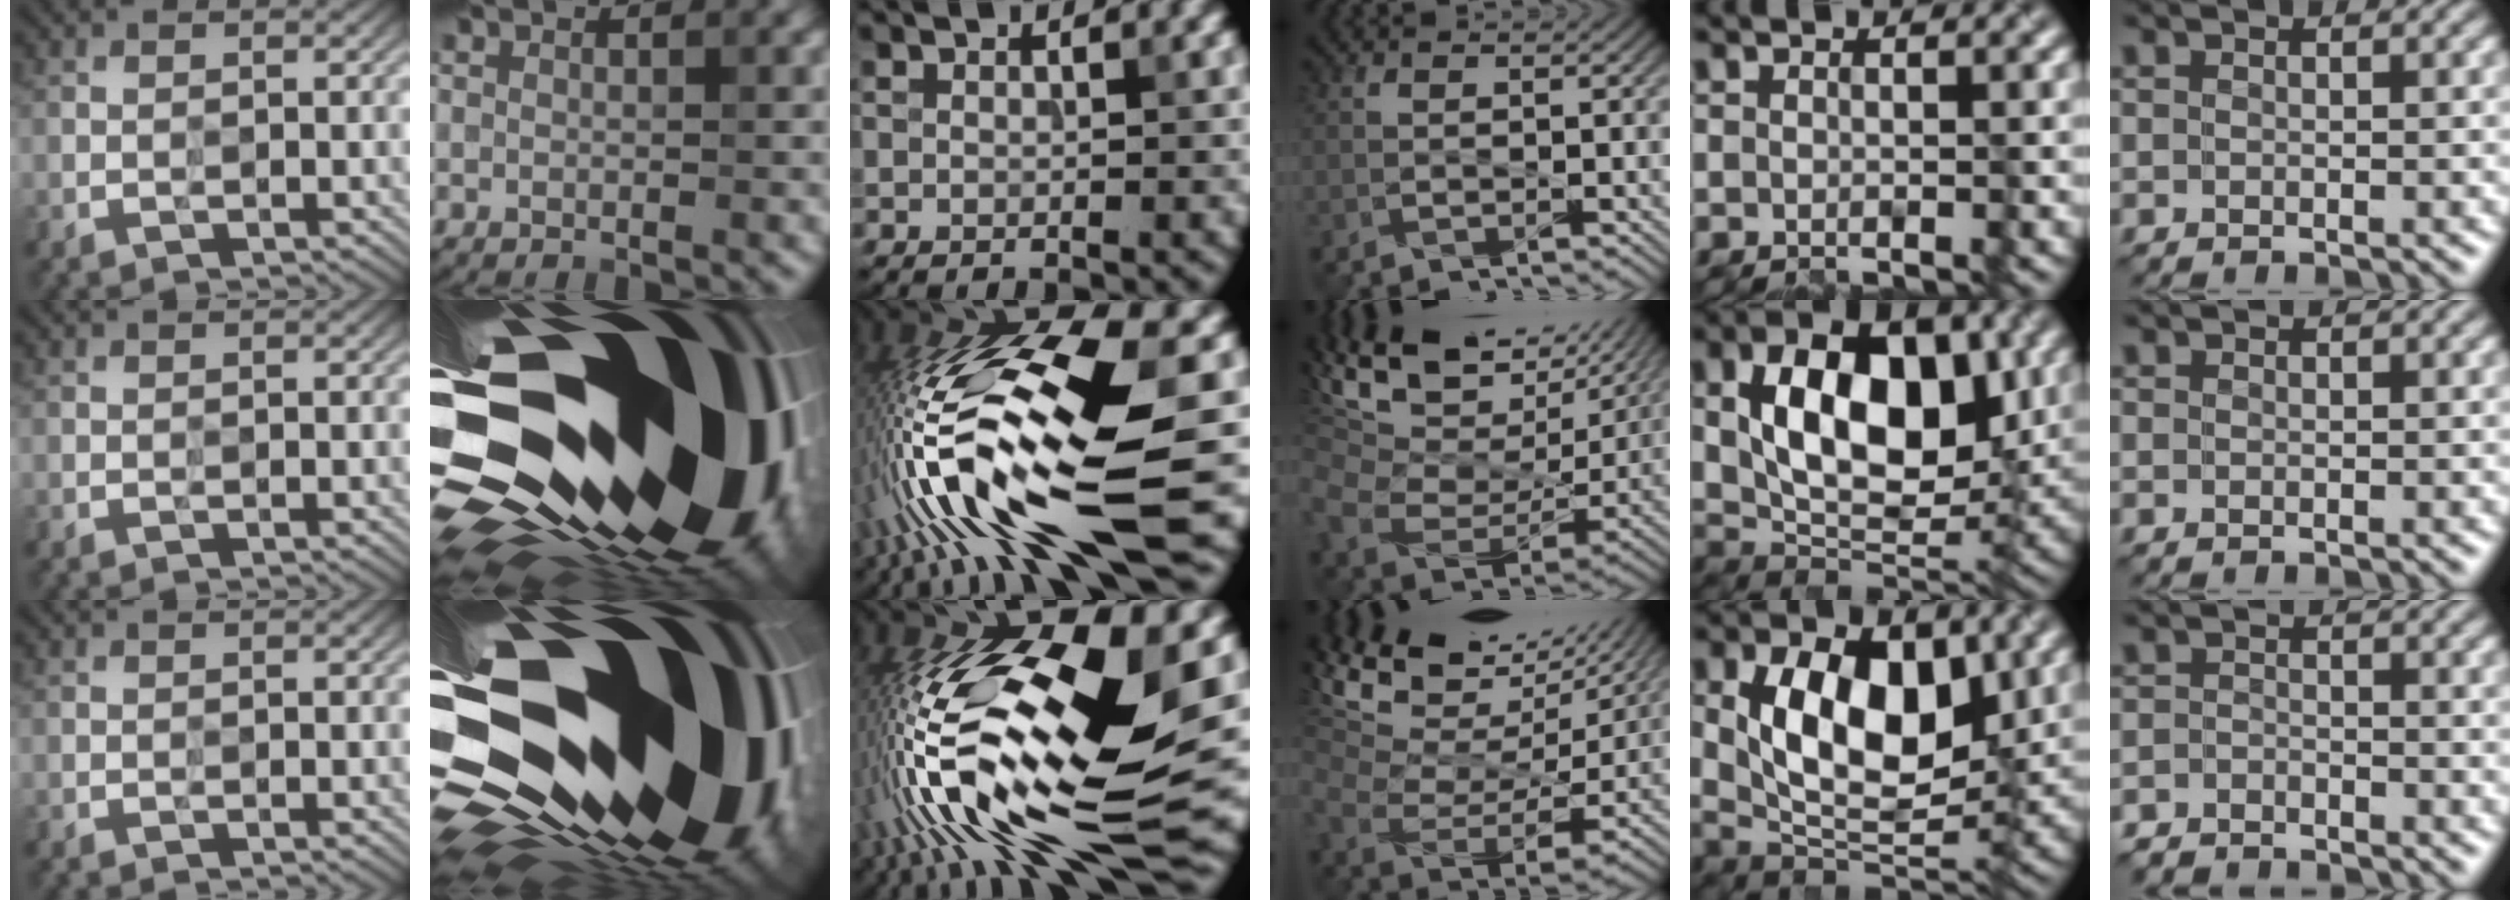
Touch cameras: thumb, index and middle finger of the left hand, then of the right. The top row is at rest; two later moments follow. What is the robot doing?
{"motion": "wipe", "object": "plastic plate"}